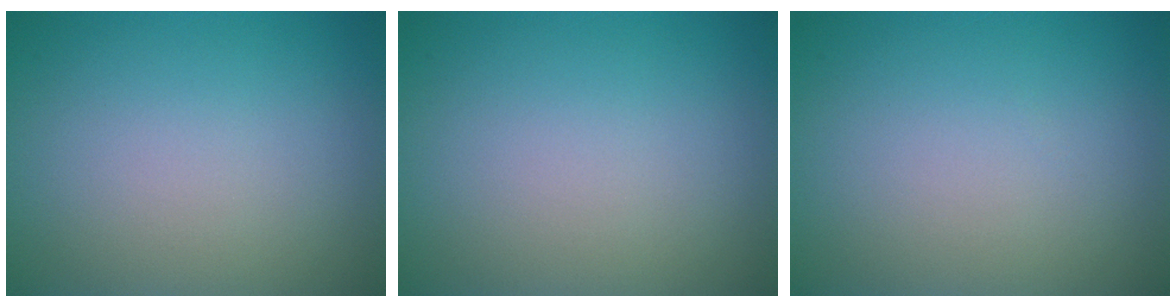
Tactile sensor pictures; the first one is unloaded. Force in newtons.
{"total": 0.0}
{"total": 0.0}